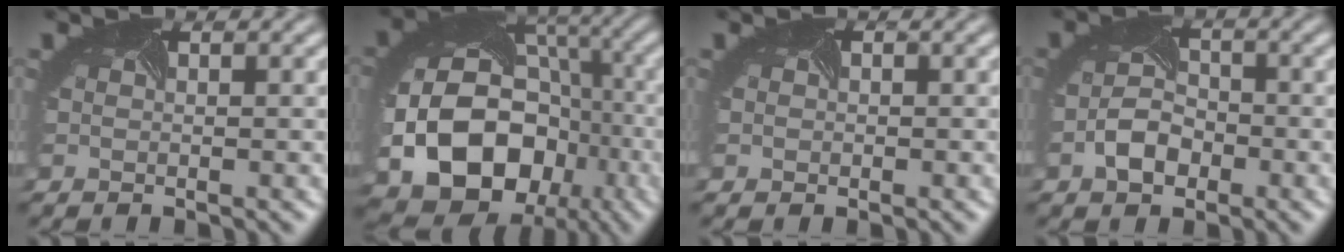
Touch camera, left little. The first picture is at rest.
{"total": 18.3, "force": [-5.4, 14.9, 9.2], "torque": [-0.173, -0.049, -0.080]}
{"total": 1.0, "force": [-0.2, 0.9, 0.2], "torque": [0.001, -0.003, -0.001]}
{"total": 3.2, "force": [-1.6, 2.1, 1.8], "torque": [-0.041, -0.003, -0.030]}